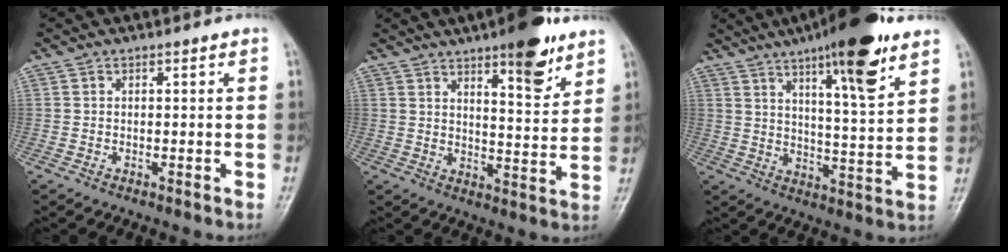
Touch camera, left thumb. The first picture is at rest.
{"total": 11.6, "force": [7.4, 3.2, 8.3], "torque": [-0.095, -0.045, 0.106]}
{"total": 17.5, "force": [10.6, 3.4, 13.5], "torque": [-0.186, -0.050, 0.164]}